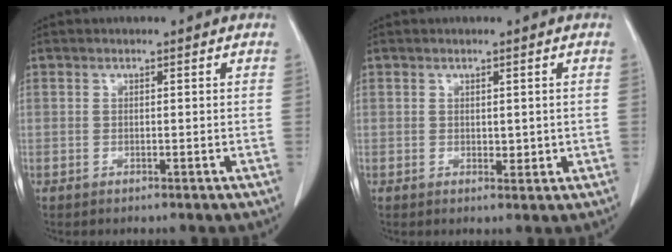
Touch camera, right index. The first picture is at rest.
{"total": 1.9, "force": [0.1, 1.1, 1.5], "torque": [-0.019, -0.005, 0.007]}